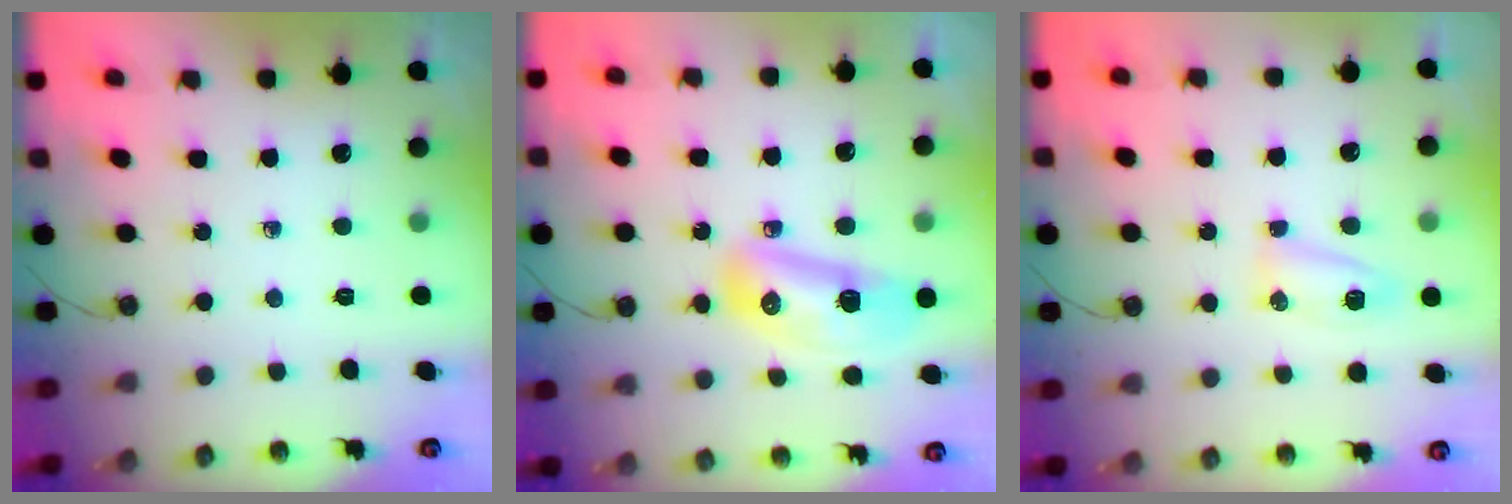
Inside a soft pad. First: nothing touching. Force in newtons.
{"total": 13.0, "press": 12.9, "slide": 1.6}
{"total": 5.8, "press": 5.8, "slide": 0.6}